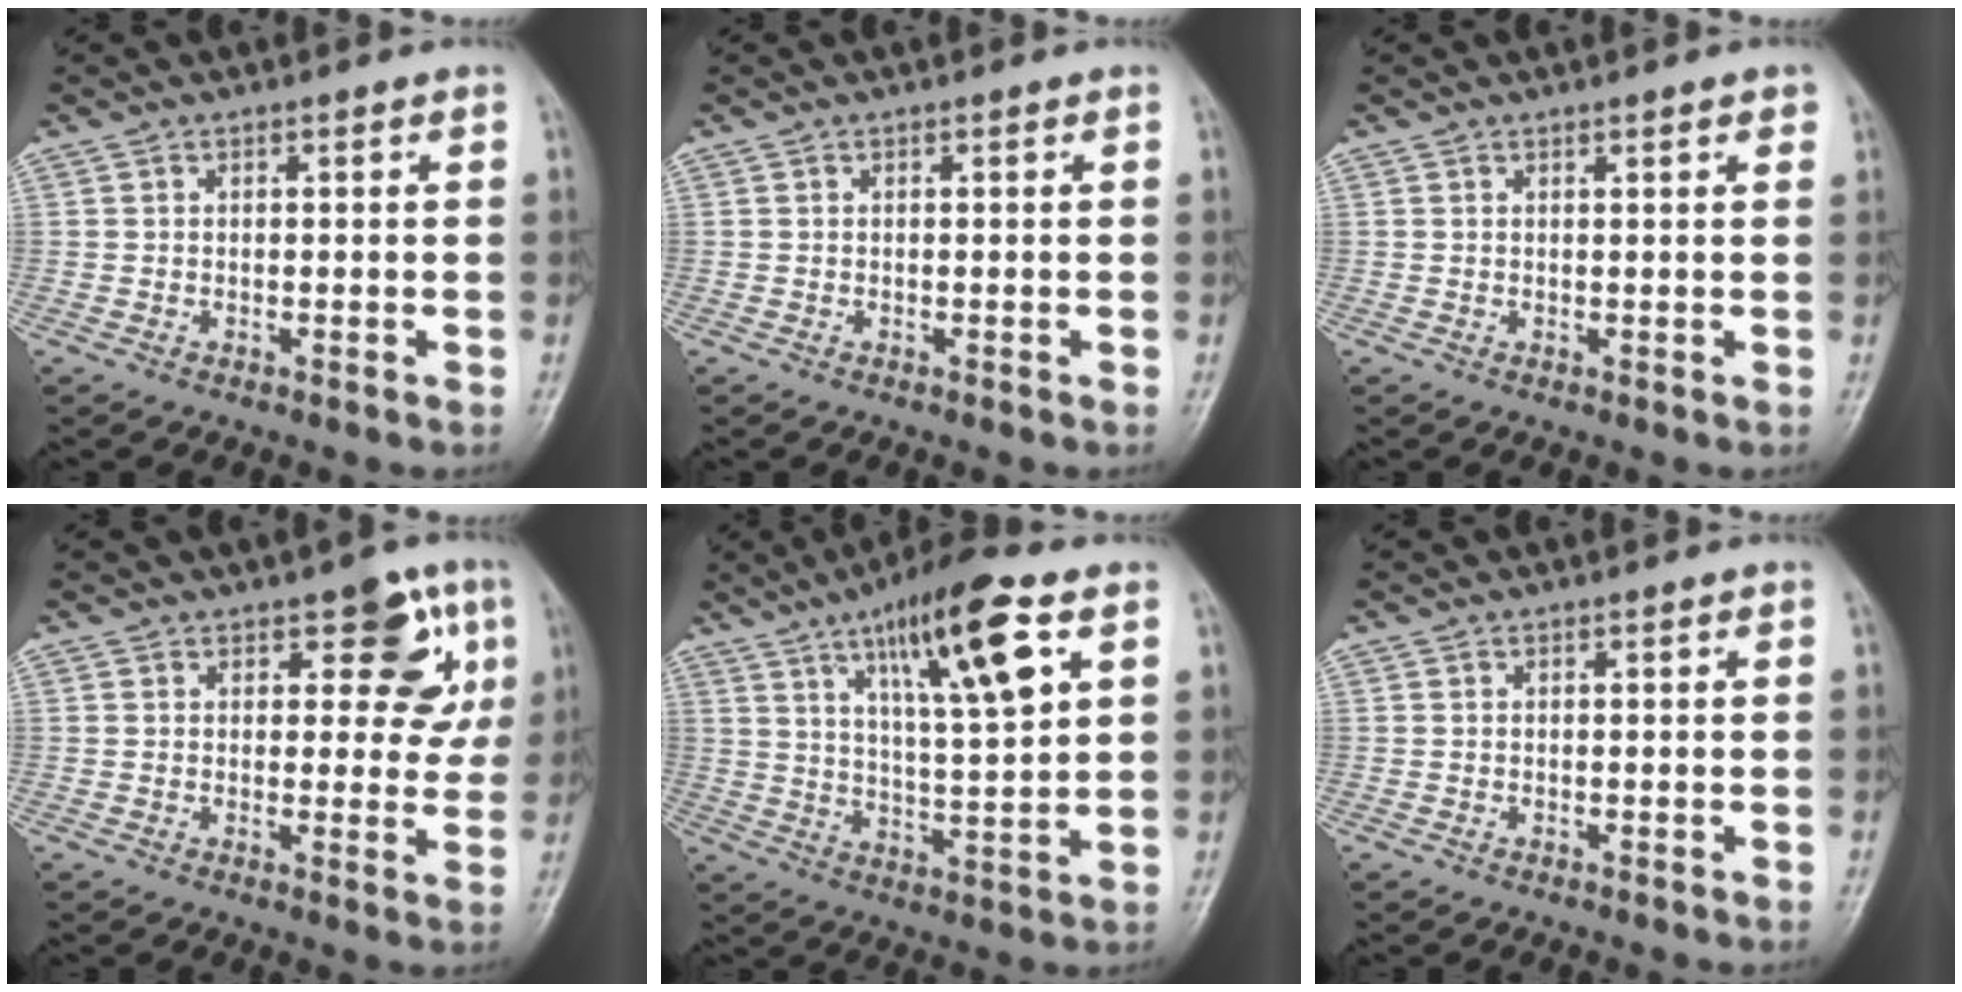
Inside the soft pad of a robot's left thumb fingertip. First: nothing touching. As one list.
[{"total": 0.0}, {"total": 1.5, "force": [0.8, 0.3, 1.2], "torque": [-0.016, -0.001, 0.009]}, {"total": 8.8, "force": [3.6, 4.8, 6.4], "torque": [-0.027, -0.009, 0.037]}, {"total": 16.4, "force": [7.4, 3.6, 14.2], "torque": [-0.224, -0.023, 0.123]}, {"total": 0.0}]